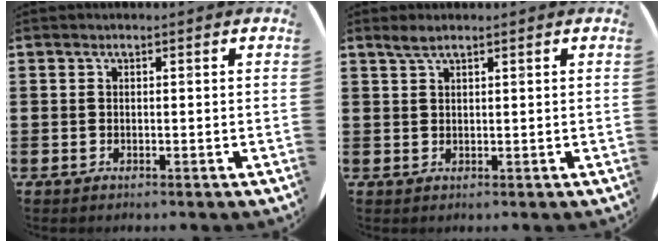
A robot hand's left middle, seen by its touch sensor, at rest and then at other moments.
{"total": 1.7, "force": [1.3, 0.2, 1.0], "torque": [-0.022, 0.002, 0.025]}